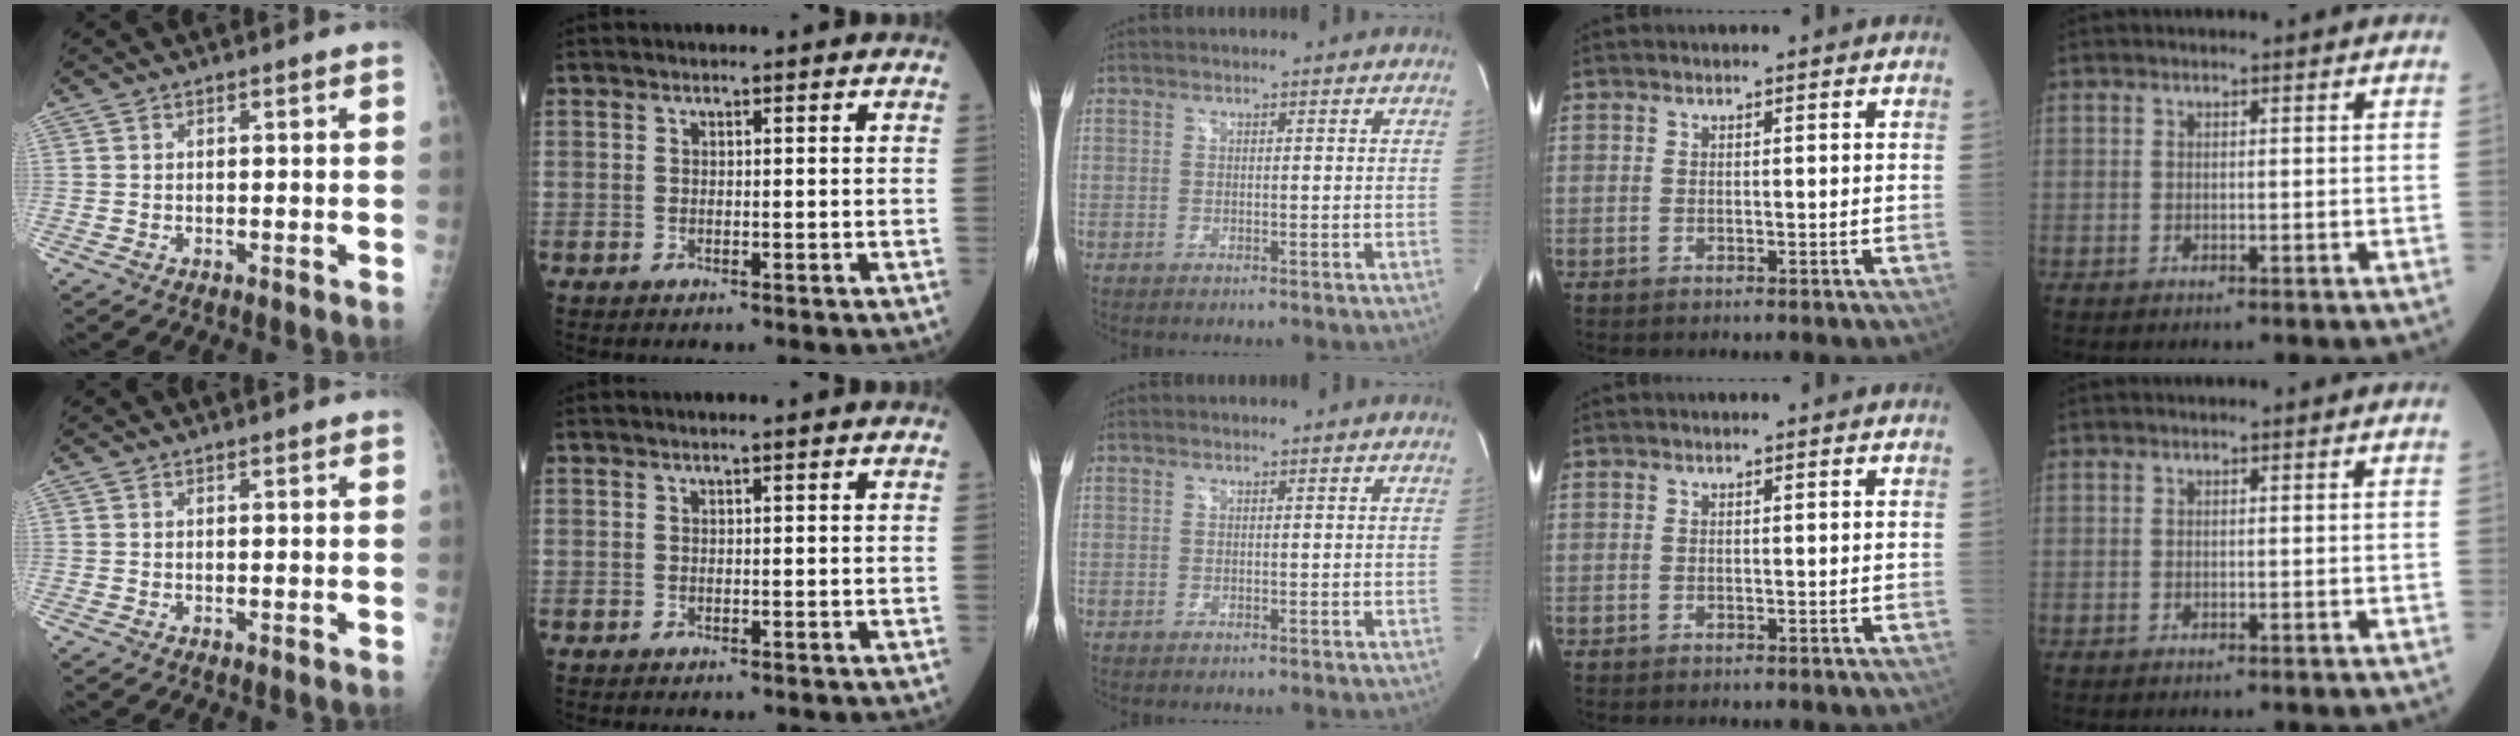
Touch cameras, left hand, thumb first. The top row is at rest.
{"thumb": {"total": 1.2, "force": [1.0, 0.2, 0.5], "torque": [-0.002, 0.001, 0.013]}, "index": {"total": 1.4, "force": [1.3, -0.1, 0.5], "torque": [-0.010, 0.004, 0.014]}}